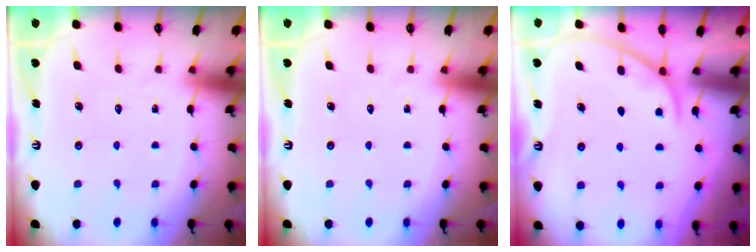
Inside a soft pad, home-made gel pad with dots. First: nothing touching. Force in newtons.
{"total": 0.0}
{"total": 1.8, "press": 1.7, "slide": 0.3}